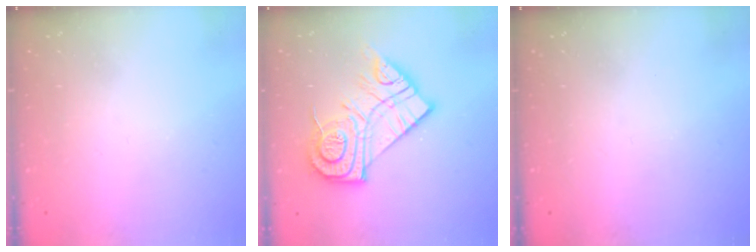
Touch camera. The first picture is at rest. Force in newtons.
{"total": 16.6, "press": 16.6, "slide": 0.5}
{"total": 0.0}